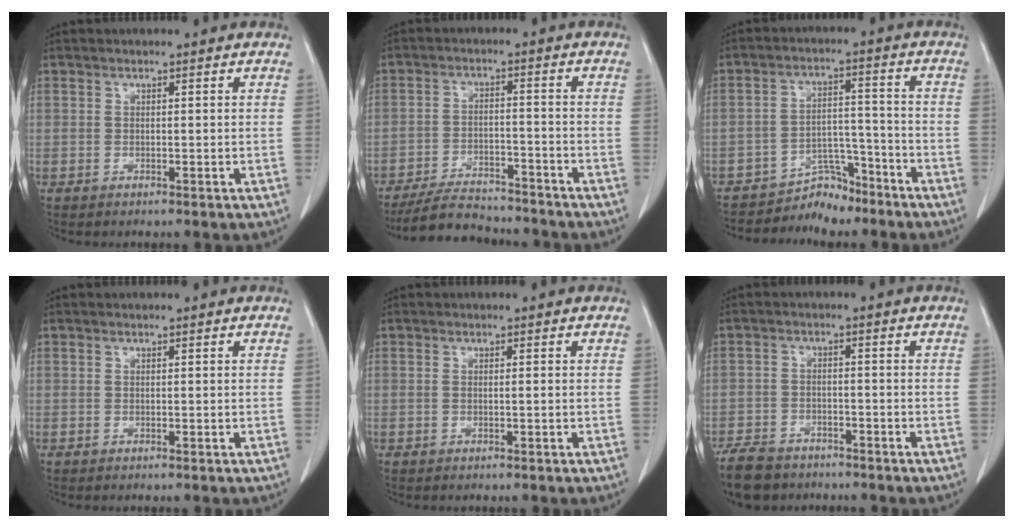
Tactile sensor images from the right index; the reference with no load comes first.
{"total": 9.9, "force": [-9.3, 2.2, 2.6], "torque": [-0.040, 0.000, -0.151]}
{"total": 5.9, "force": [-5.4, 2.2, 0.2], "torque": [0.002, 0.028, -0.088]}
{"total": 0.0}
{"total": 0.5, "force": [-0.1, 0.0, 0.5], "torque": [-0.013, 0.000, 0.000]}
{"total": 7.7, "force": [-6.3, 3.7, 2.5], "torque": [-0.048, -0.008, -0.105]}